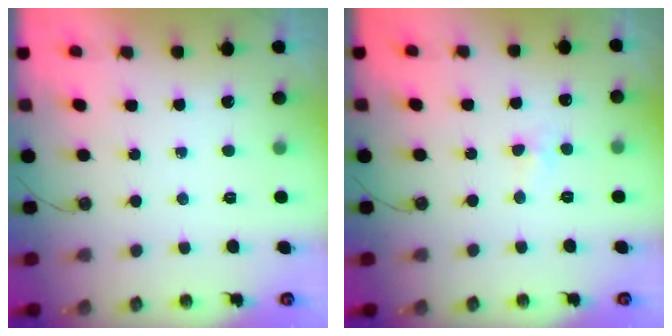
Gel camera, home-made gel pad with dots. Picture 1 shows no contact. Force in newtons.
{"total": 4.2, "press": 4.1, "slide": 0.6}